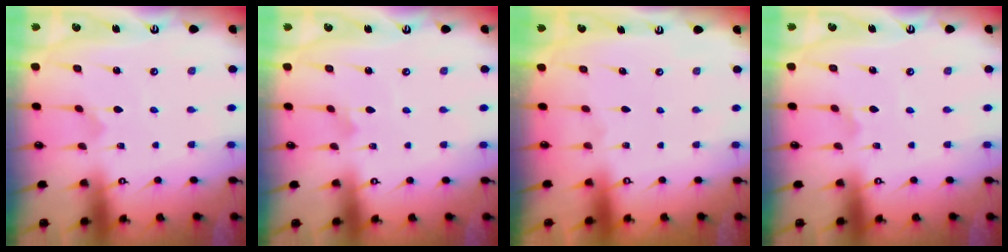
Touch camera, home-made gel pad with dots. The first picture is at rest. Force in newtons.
{"total": 1.9, "press": 1.9, "slide": 0.1}
{"total": 0.0}
{"total": 0.7, "press": 0.7, "slide": 0.1}